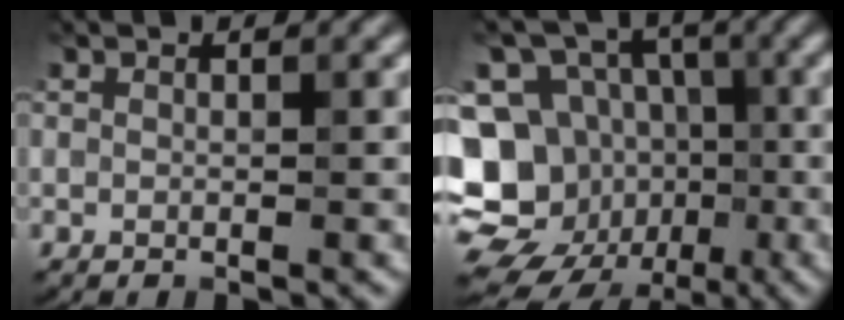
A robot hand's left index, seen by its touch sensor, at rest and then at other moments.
{"total": 17.6, "force": [-4.4, 15.7, 6.4], "torque": [-0.161, 0.000, -0.077]}